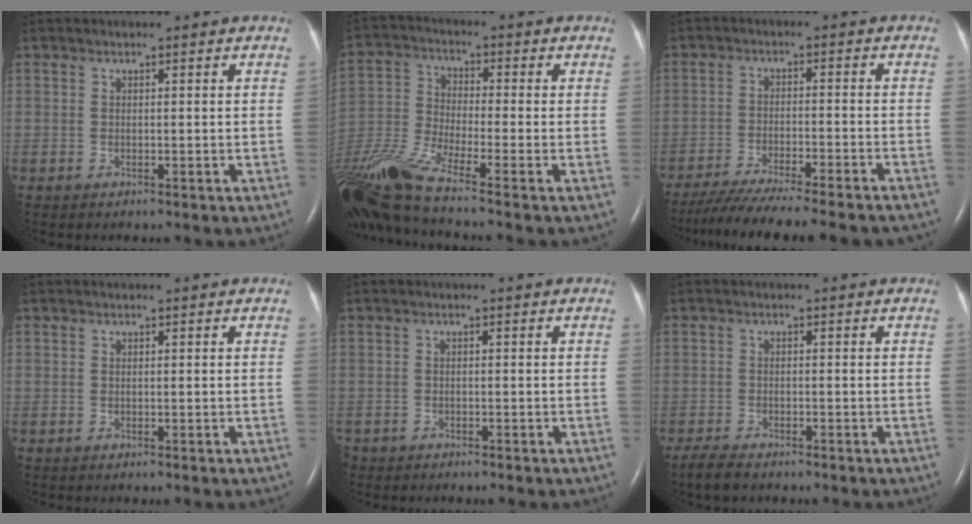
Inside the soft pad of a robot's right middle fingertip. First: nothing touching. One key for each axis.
{"total": 13.5, "fx": -10.4, "fy": -0.8, "fz": 8.5, "tx": -0.192, "ty": -0.020, "tz": -0.203}
{"total": 17.4, "fx": -15.4, "fy": 0.4, "fz": 8.0, "tx": -0.123, "ty": -0.039, "tz": -0.223}
{"total": 0.0}
{"total": 2.2, "fx": -1.9, "fy": 1.2, "fz": 0.3, "tx": -0.011, "ty": -0.001, "tz": -0.031}
{"total": 3.4, "fx": -2.8, "fy": 1.0, "fz": 1.7, "tx": -0.038, "ty": -0.009, "tz": -0.044}